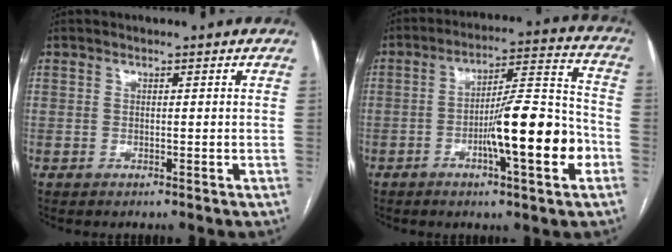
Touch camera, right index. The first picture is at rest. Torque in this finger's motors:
{"motor_torque": [2.14, 0.00, 1.04, 0.21]}